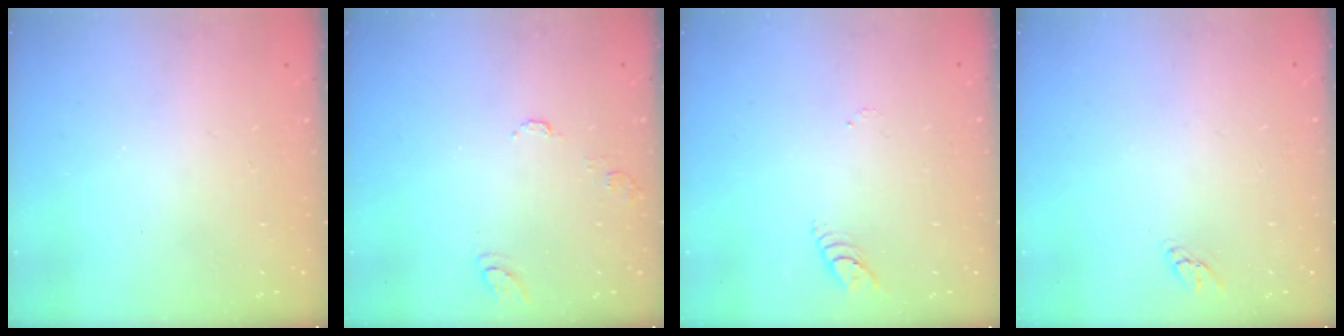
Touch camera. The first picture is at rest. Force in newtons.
{"total": 8.4, "press": 8.3, "slide": 0.6}
{"total": 3.8, "press": 3.8, "slide": 0.3}
{"total": 2.9, "press": 2.9, "slide": 0.2}